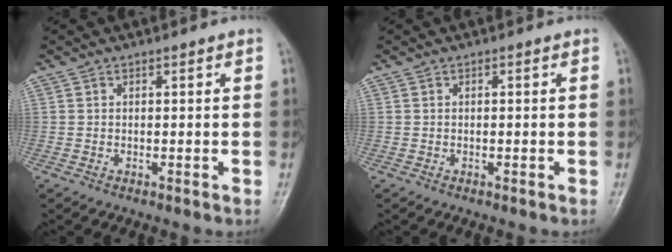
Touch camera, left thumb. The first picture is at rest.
{"total": 0.0}